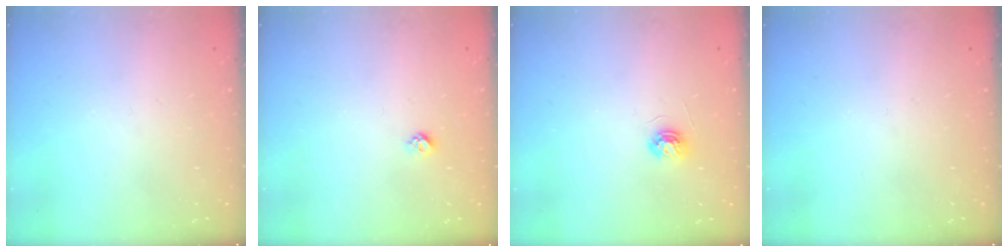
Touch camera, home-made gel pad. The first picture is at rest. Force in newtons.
{"total": 3.8, "press": 3.8, "slide": 0.6}
{"total": 4.4, "press": 4.4, "slide": 0.5}
{"total": 0.0}